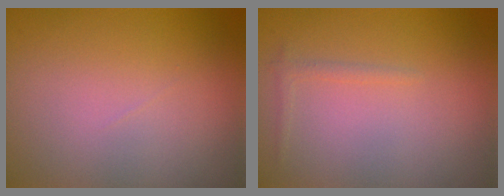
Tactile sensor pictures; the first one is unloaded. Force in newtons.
{"total": 0.7, "press": 0.7, "slide": 0.1}